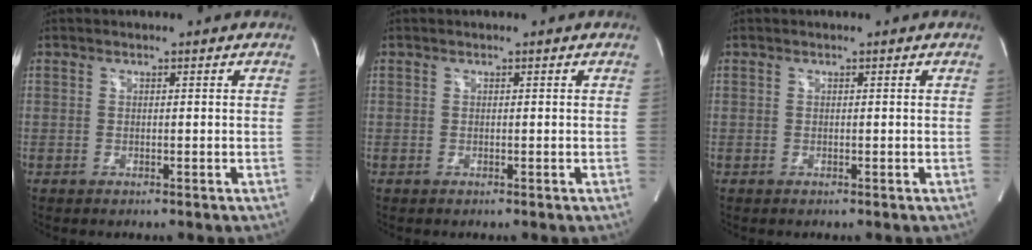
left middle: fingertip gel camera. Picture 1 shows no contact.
{"total": 0.0}
{"total": 0.0}